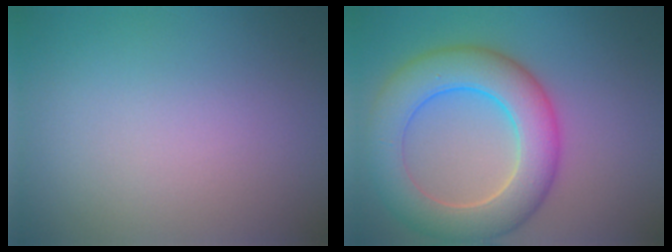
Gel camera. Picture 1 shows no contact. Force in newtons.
{"total": 8.4, "press": 8.4, "slide": 0.6}